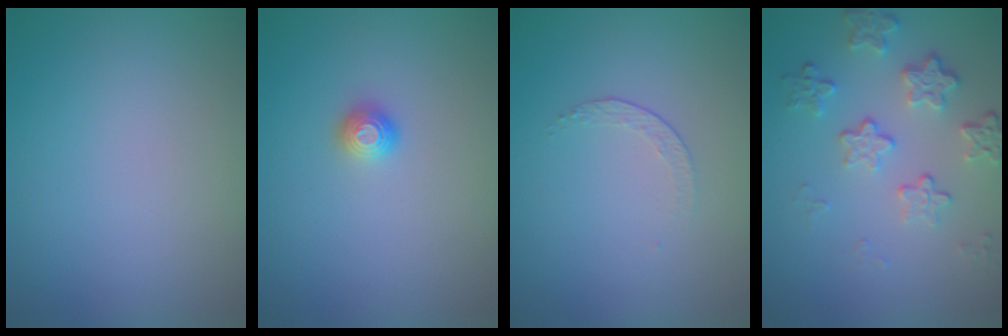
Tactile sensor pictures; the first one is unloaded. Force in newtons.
{"total": 1.0, "press": 1.0, "slide": 0.1}
{"total": 1.2, "press": 0.5, "slide": 1.1}
{"total": 4.3, "press": 3.1, "slide": 2.9}